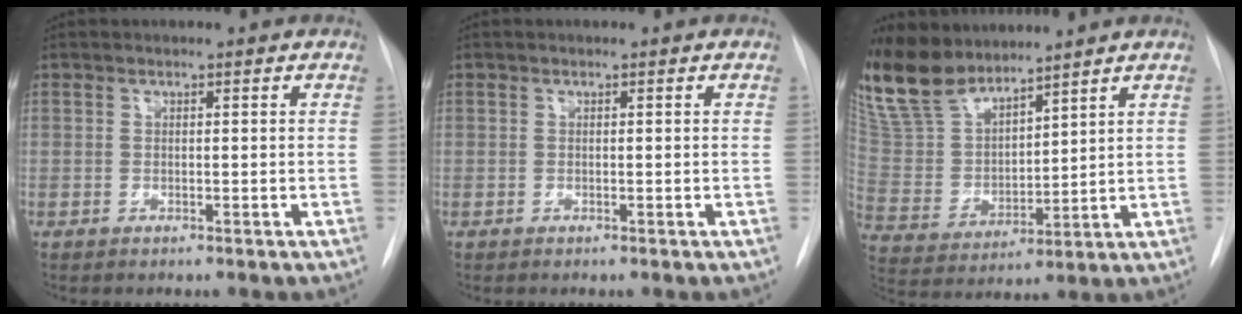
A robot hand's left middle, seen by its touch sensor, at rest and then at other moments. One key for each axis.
{"total": 0.0}
{"total": 13.2, "fx": 11.5, "fy": 4.1, "fz": 4.9, "tx": -0.109, "ty": 0.006, "tz": 0.240}